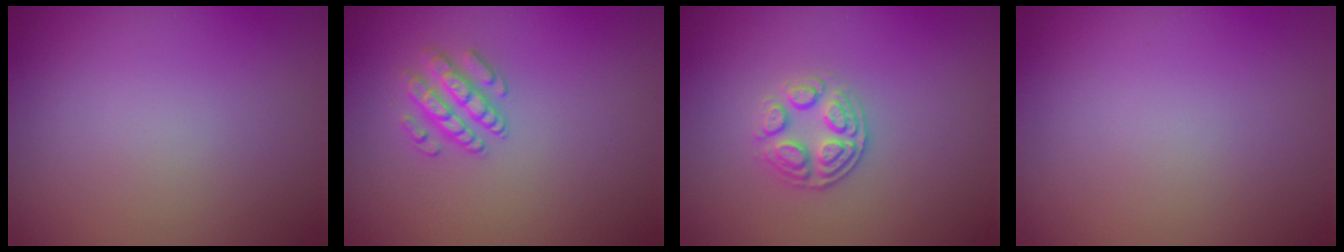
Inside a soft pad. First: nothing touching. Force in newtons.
{"total": 2.5, "press": 2.3, "slide": 0.9}
{"total": 2.6, "press": 2.5, "slide": 0.9}
{"total": 0.0}